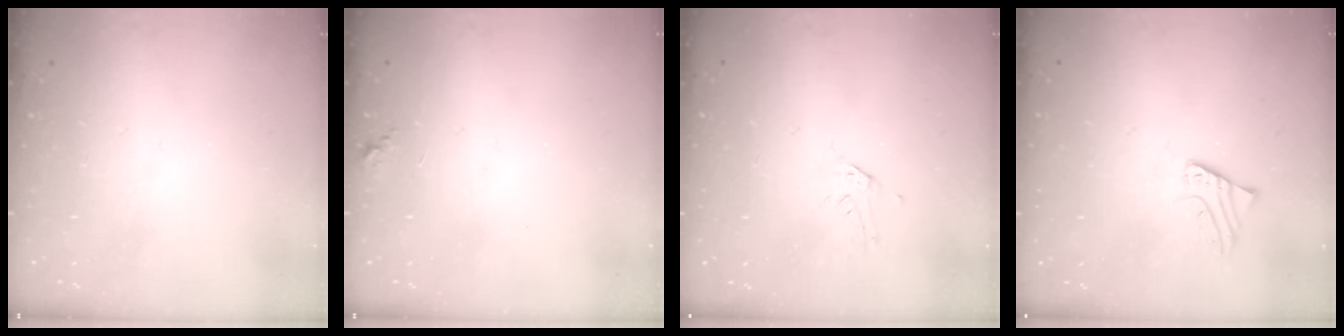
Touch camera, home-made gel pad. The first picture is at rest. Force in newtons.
{"total": 5.4, "press": 5.4, "slide": 0.6}
{"total": 2.1, "press": 2.1, "slide": 0.2}
{"total": 2.1, "press": 2.1, "slide": 0.1}